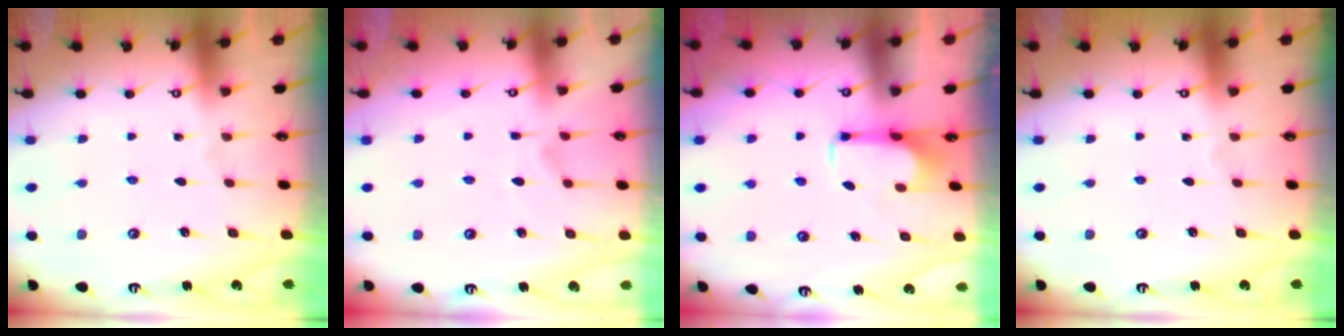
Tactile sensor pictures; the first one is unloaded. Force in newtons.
{"total": 1.4, "press": 0.5, "slide": 1.3}
{"total": 1.9, "press": 1.8, "slide": 0.6}
{"total": 0.0}